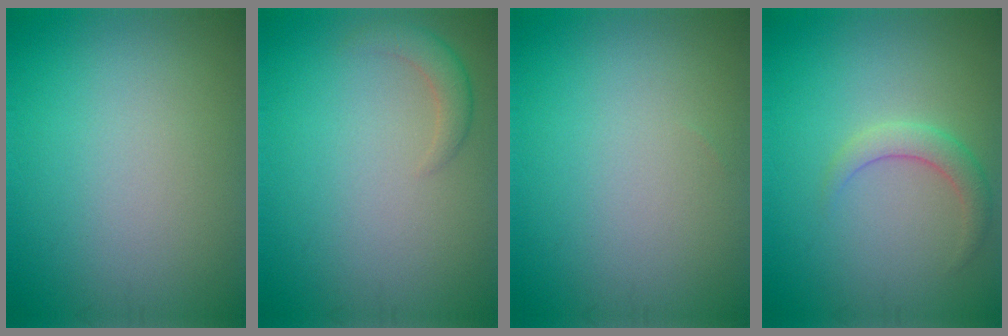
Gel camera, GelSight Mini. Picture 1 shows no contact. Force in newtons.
{"total": 2.0, "press": 2.0, "slide": 0.2}
{"total": 0.0}
{"total": 2.2, "press": 2.2, "slide": 0.2}